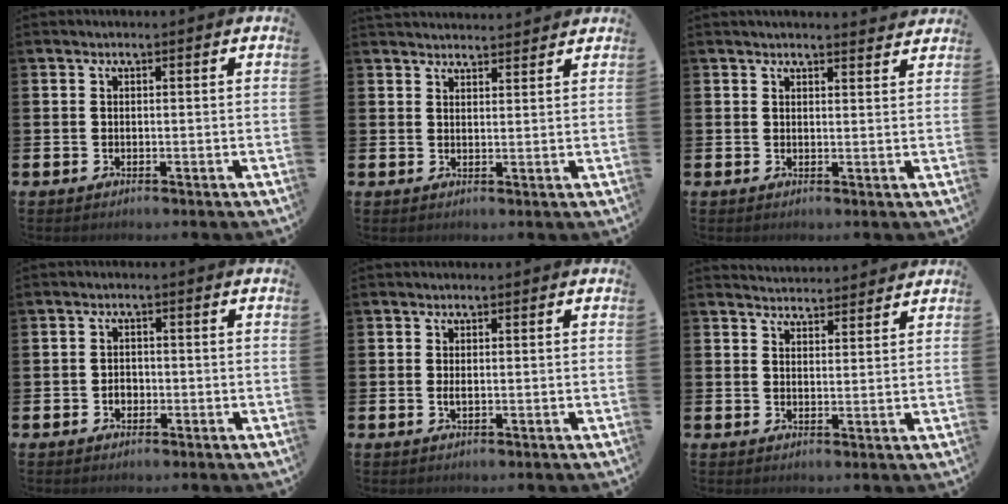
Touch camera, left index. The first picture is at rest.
{"total": 2.4, "force": [2.4, 0.2, -0.2], "torque": [0.001, -0.013, 0.044]}
{"total": 2.4, "force": [2.4, 0.1, 0.1], "torque": [0.006, -0.016, 0.041]}
{"total": 1.7, "force": [-0.5, 1.3, 0.8], "torque": [-0.006, 0.000, -0.014]}
{"total": 0.8, "force": [0.0, 0.2, 0.8], "torque": [-0.012, -0.001, 0.000]}
{"total": 3.5, "force": [3.5, 0.3, -0.2], "torque": [0.000, -0.022, 0.064]}